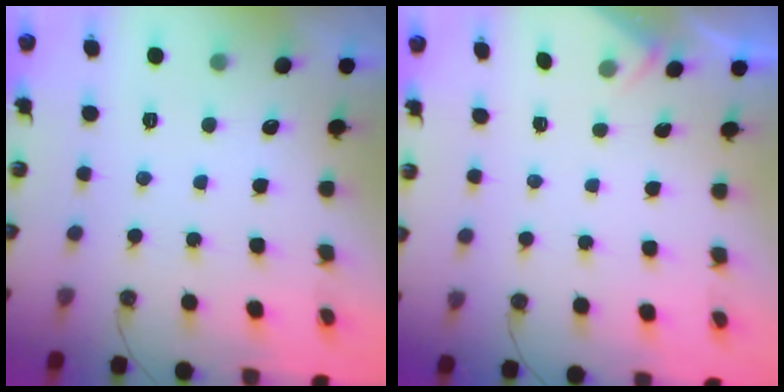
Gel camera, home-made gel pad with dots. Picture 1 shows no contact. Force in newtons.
{"total": 1.8, "press": 1.8, "slide": 0.4}